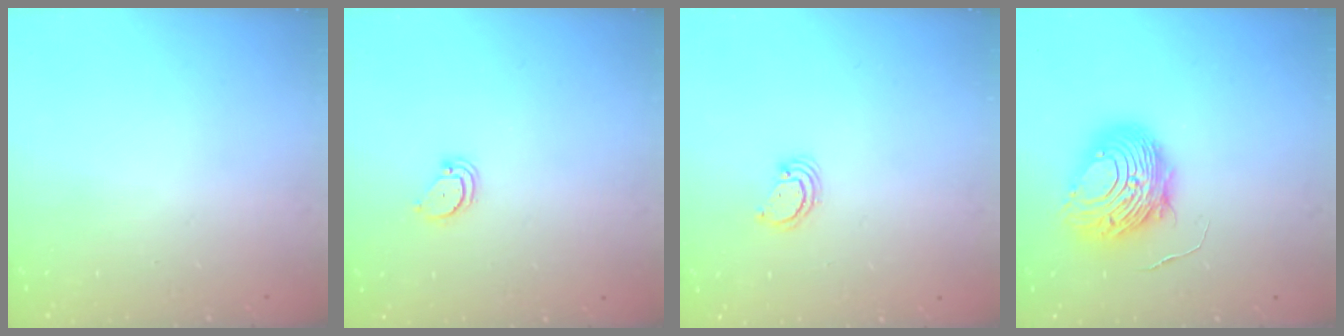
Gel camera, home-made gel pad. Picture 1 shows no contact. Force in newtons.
{"total": 2.1, "press": 2.1, "slide": 0.1}
{"total": 2.3, "press": 2.3, "slide": 0.1}
{"total": 11.4, "press": 11.3, "slide": 0.8}